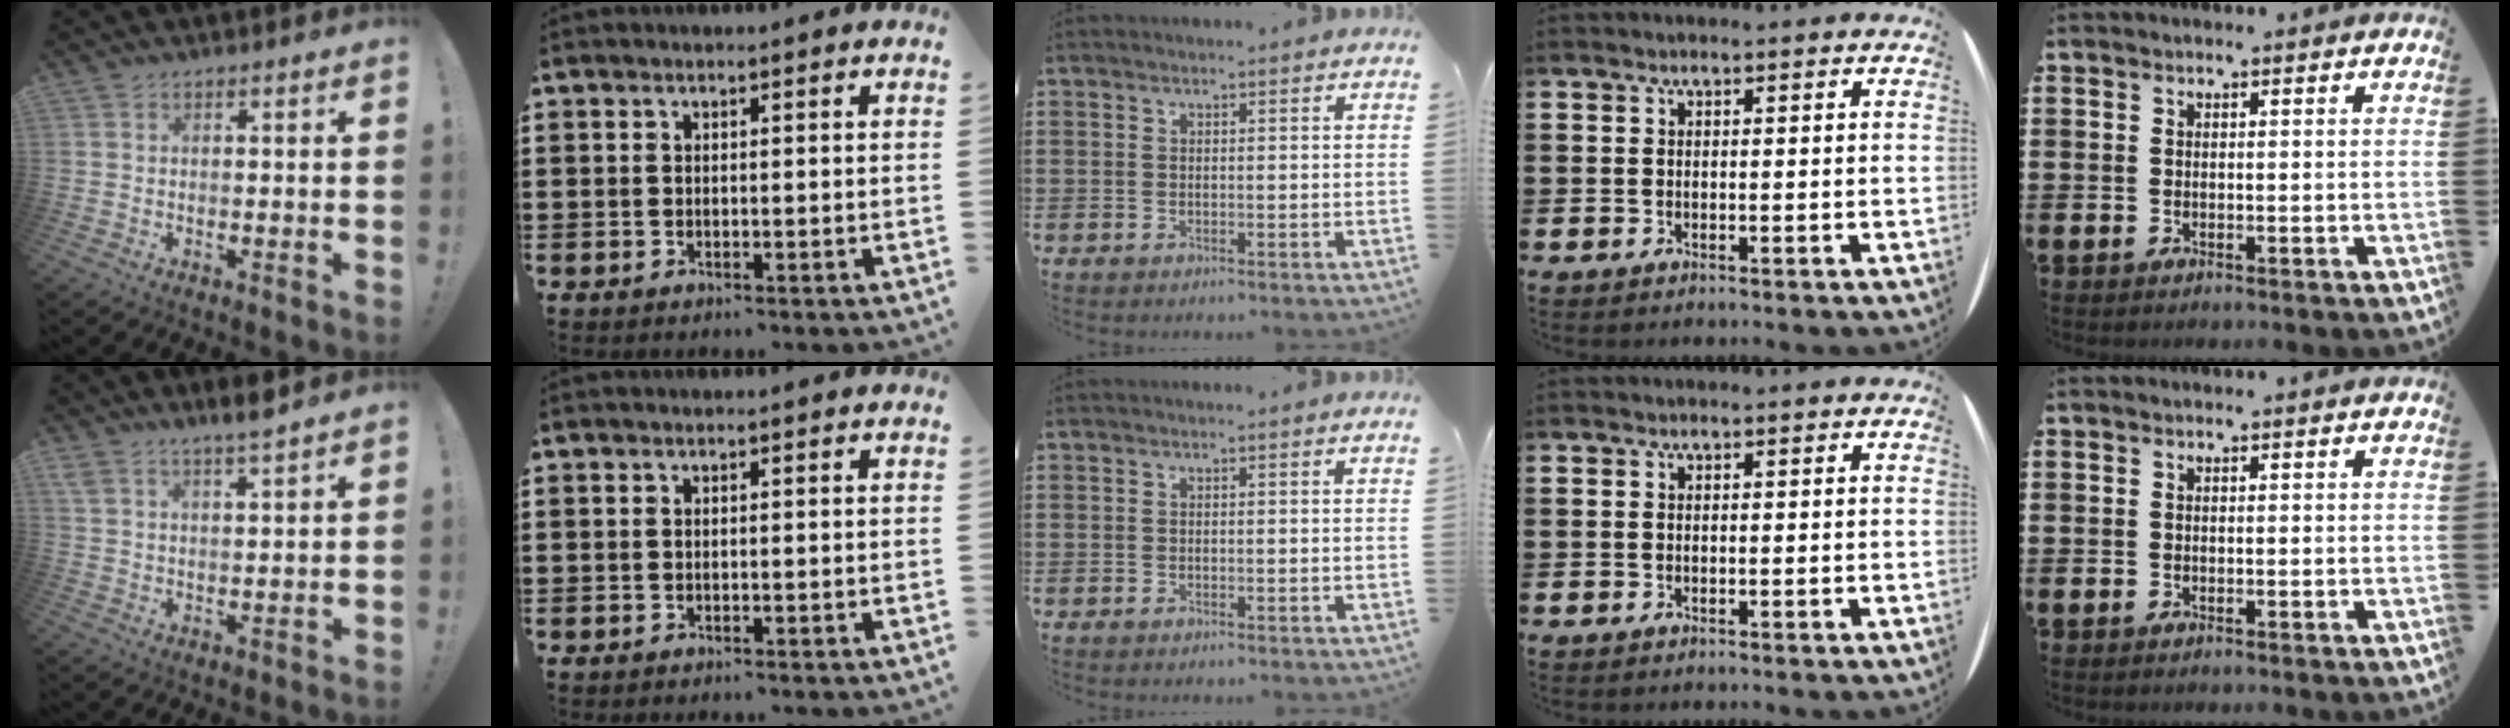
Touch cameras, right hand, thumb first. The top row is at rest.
{"thumb": {"total": 5.3, "force": [4.7, 0.3, 2.3], "torque": [-0.044, -0.027, 0.085]}}